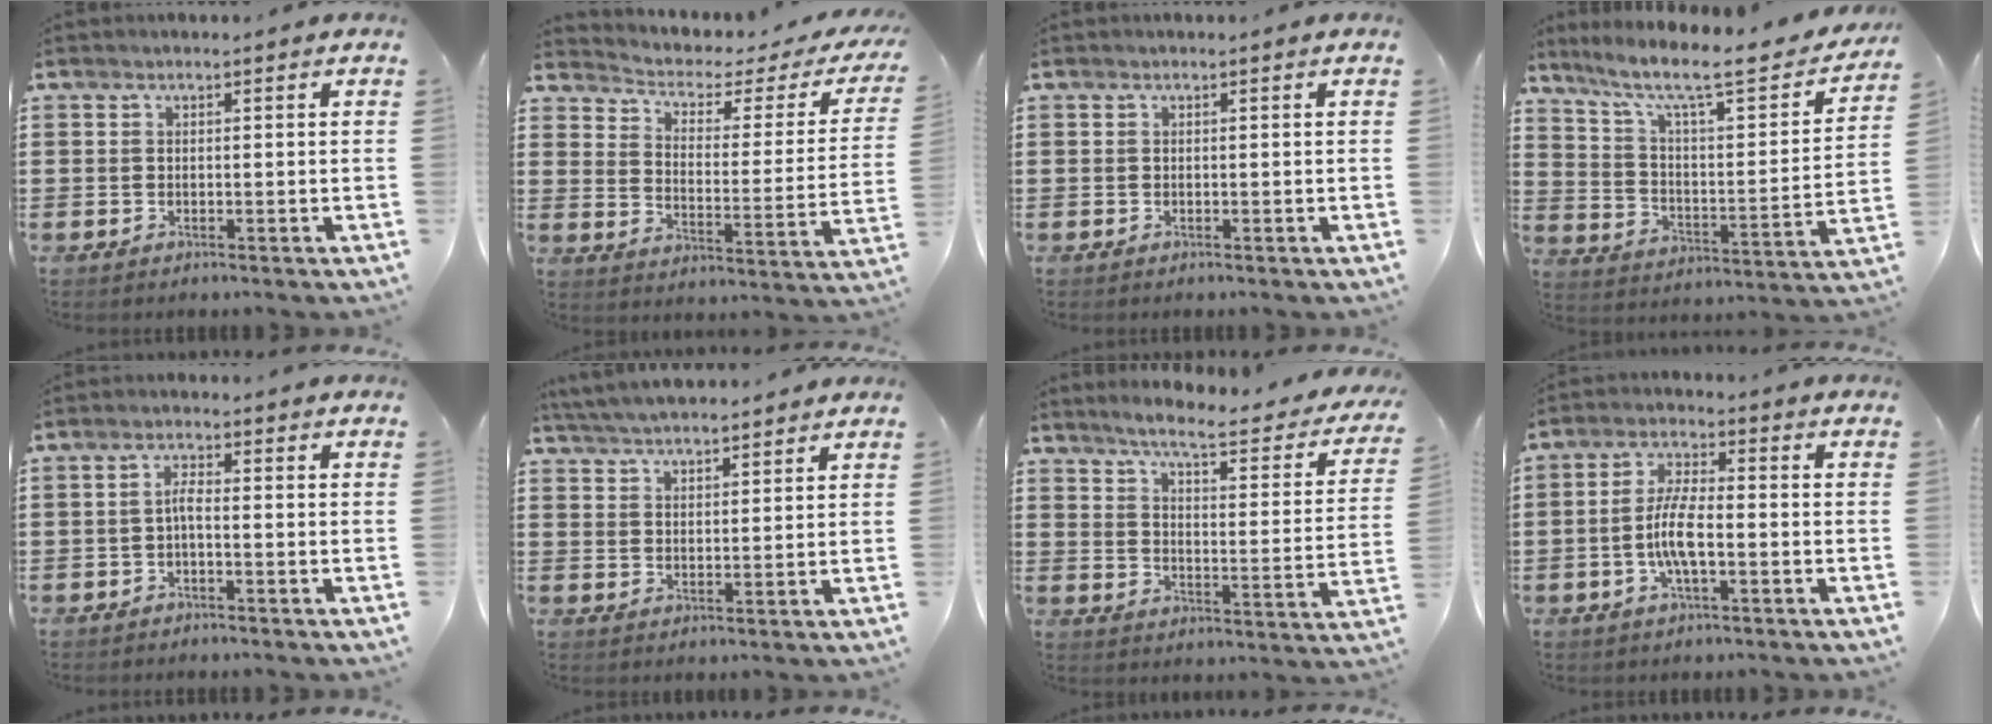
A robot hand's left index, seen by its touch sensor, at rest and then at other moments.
{"total": 2.2, "force": [1.4, 1.2, 1.3], "torque": [-0.041, -0.020, 0.012]}
{"total": 0.0}
{"total": 9.3, "force": [6.8, 1.4, 6.1], "torque": [-0.128, -0.047, 0.106]}
{"total": 2.1, "force": [-0.7, 0.5, 1.9], "torque": [-0.038, 0.005, -0.014]}
{"total": 4.7, "force": [4.6, 0.3, 0.9], "torque": [-0.031, -0.012, 0.085]}
{"total": 5.9, "force": [5.0, 0.0, 3.3], "torque": [-0.079, -0.038, 0.075]}
{"total": 6.8, "force": [-1.5, 2.3, 6.2], "torque": [-0.142, -0.003, -0.037]}